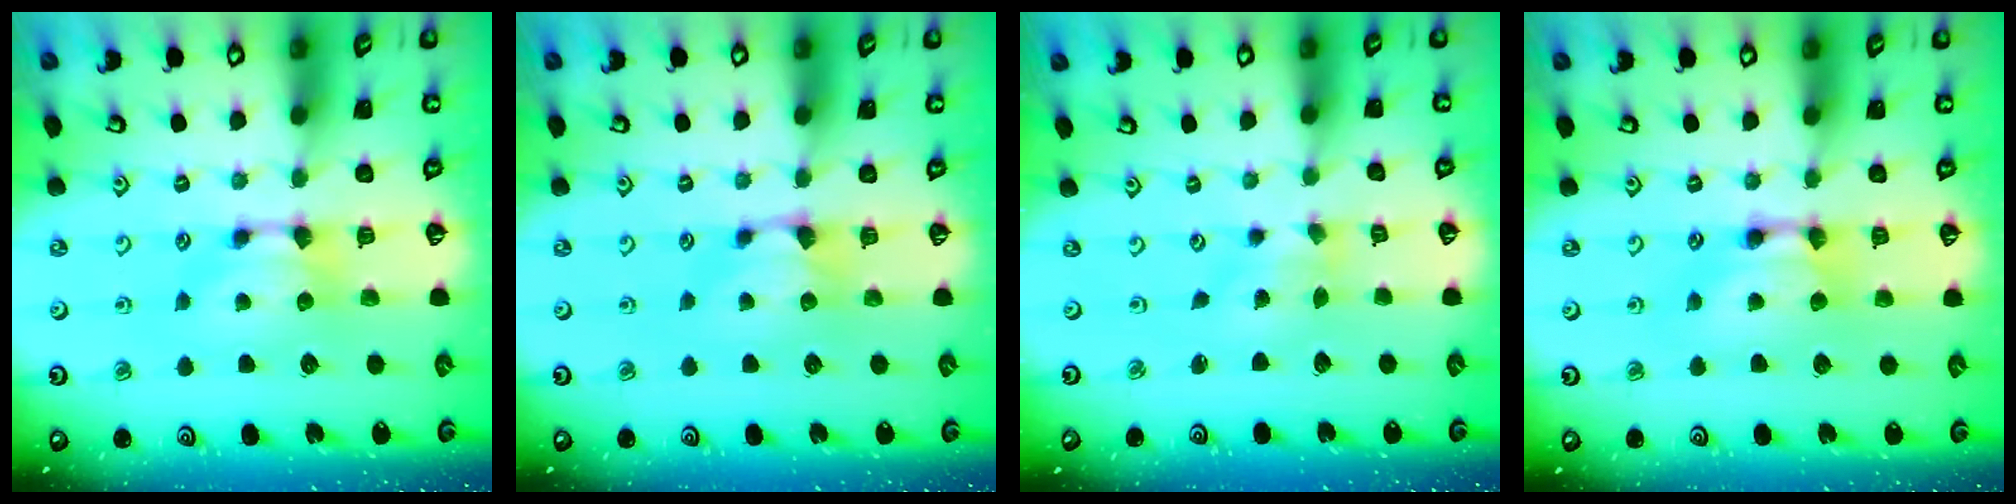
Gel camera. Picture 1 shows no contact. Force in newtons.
{"total": 0.0}
{"total": 1.6, "press": 1.2, "slide": 1.1}
{"total": 2.1, "press": 2.1, "slide": 0.1}